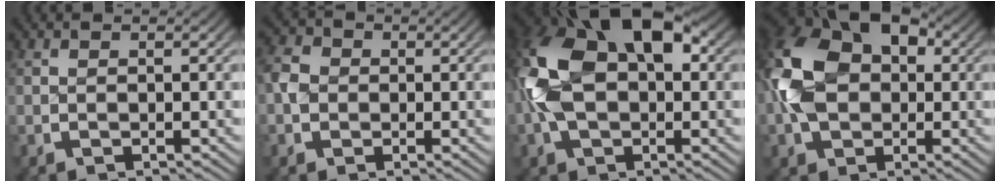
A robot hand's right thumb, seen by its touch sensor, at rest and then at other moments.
{"total": 3.5, "force": [-0.1, 3.0, 1.7], "torque": [-0.053, -0.009, -0.006]}
{"total": 14.0, "force": [1.1, 9.5, 10.1], "torque": [-0.232, -0.002, 0.019]}
{"total": 13.7, "force": [1.0, 10.0, 9.3], "torque": [-0.218, -0.014, 0.019]}